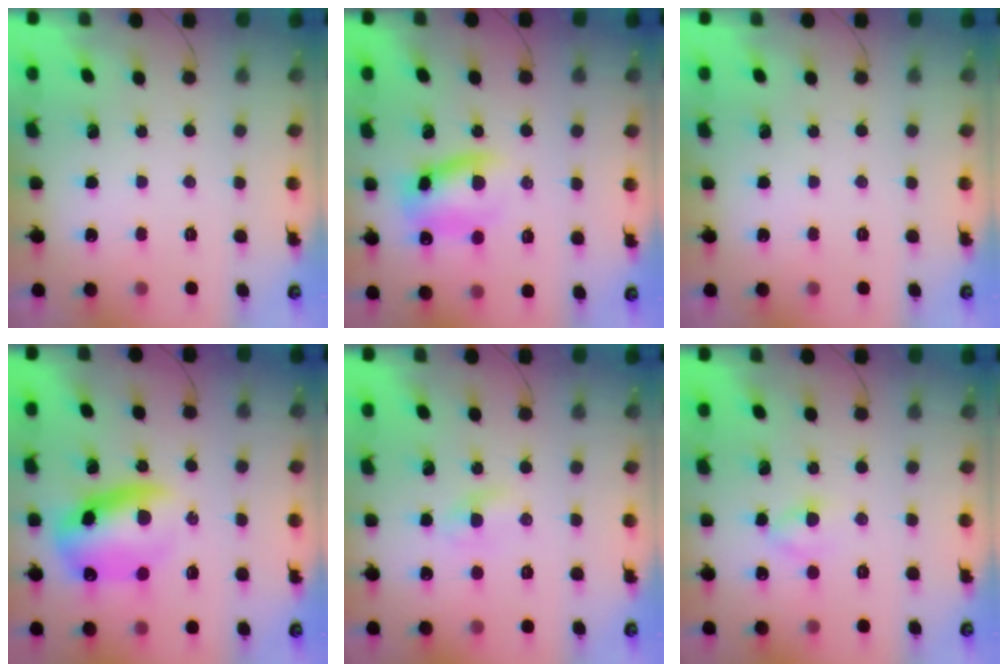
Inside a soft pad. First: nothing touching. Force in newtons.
{"total": 11.2, "press": 11.1, "slide": 1.8}
{"total": 0.0}
{"total": 13.1, "press": 12.7, "slide": 3.4}
{"total": 1.3, "press": 1.2, "slide": 0.5}
{"total": 2.9, "press": 2.6, "slide": 1.3}